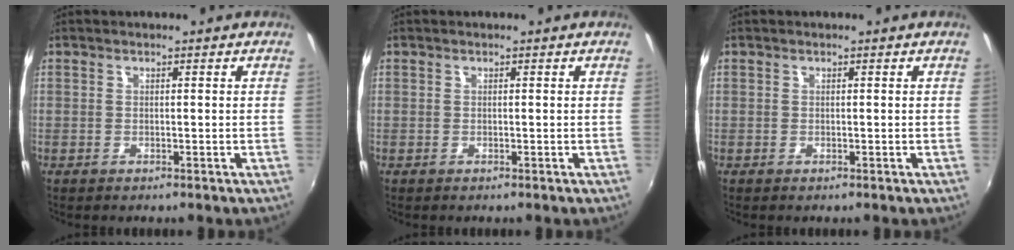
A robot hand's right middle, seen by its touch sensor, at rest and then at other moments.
{"total": 0.0}
{"total": 0.0}